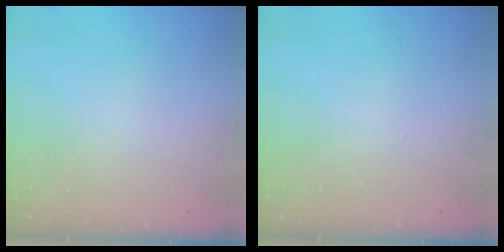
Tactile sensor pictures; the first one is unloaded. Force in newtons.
{"total": 0.0}